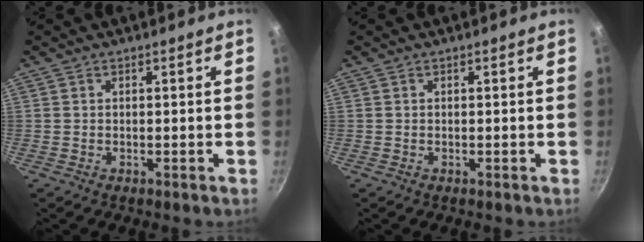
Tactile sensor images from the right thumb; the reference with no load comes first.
{"total": 0.0}